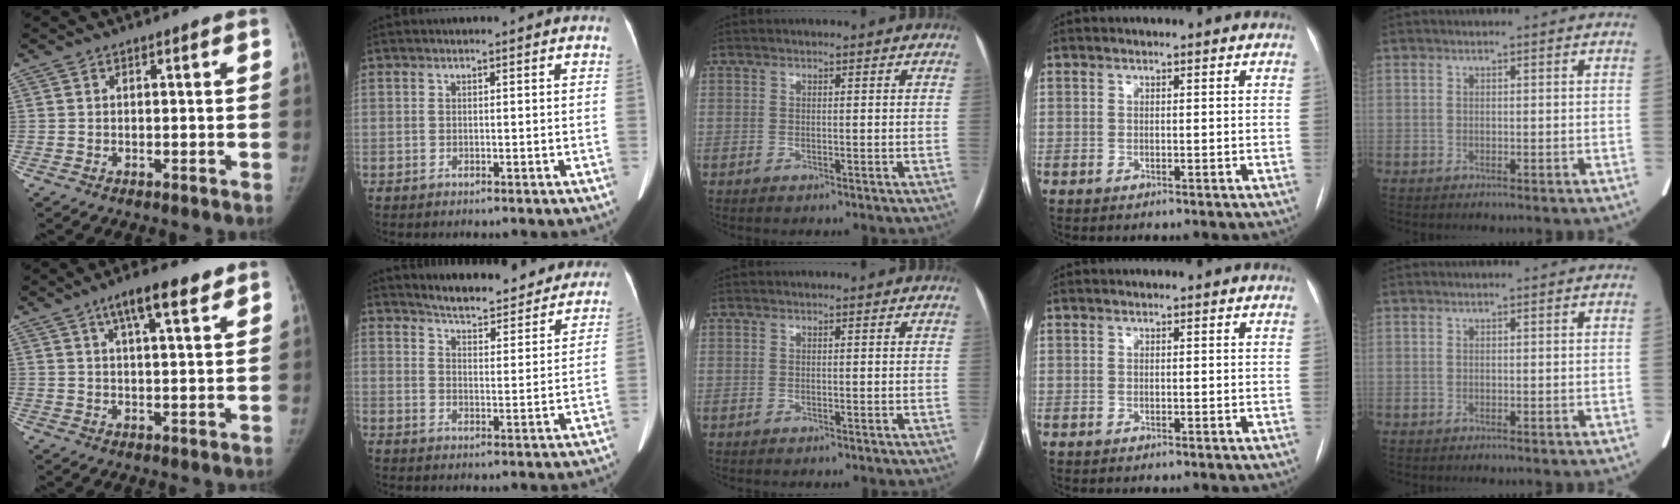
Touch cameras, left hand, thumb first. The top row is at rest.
{"thumb": {"total": 8.2, "force": [5.0, 2.1, 6.2], "torque": [-0.085, -0.013, 0.079]}, "index": {"total": 17.0, "force": [15.9, 3.6, 4.9], "torque": [-0.050, -0.010, 0.196]}}